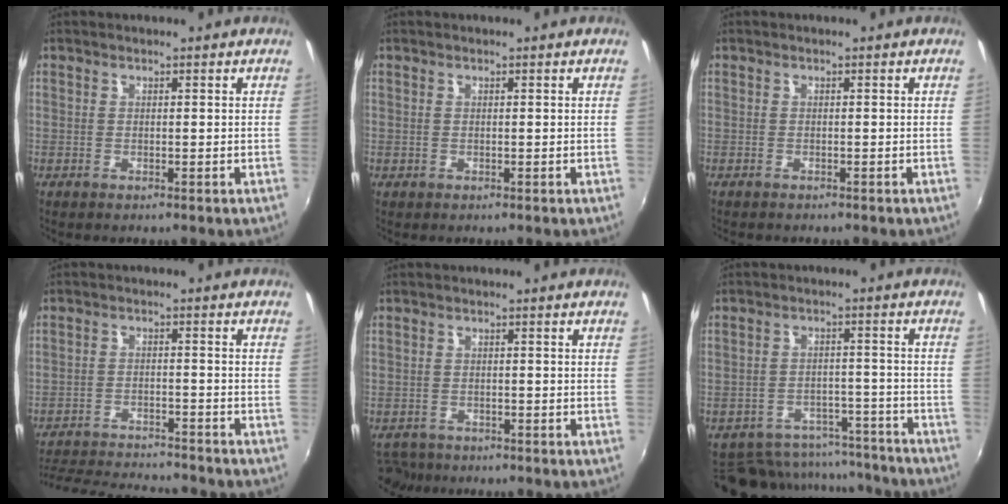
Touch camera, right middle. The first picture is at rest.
{"total": 0.0}
{"total": 0.9, "force": [-0.8, 0.0, 0.3], "torque": [-0.010, -0.004, -0.011]}
{"total": 15.2, "force": [-14.0, 2.3, 5.6], "torque": [-0.127, -0.012, -0.210]}
{"total": 4.0, "force": [-3.4, 2.1, 0.7], "torque": [-0.027, -0.009, -0.058]}
{"total": 15.5, "force": [-13.0, 7.2, 4.5], "torque": [-0.108, 0.031, -0.153]}